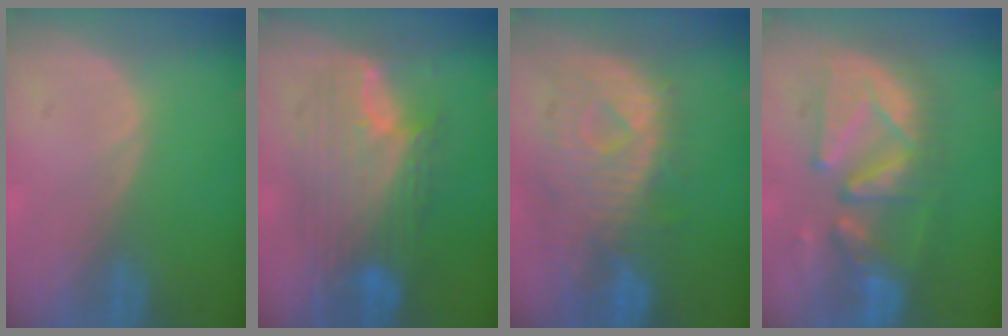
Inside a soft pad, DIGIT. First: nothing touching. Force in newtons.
{"total": 9.8, "press": 9.8, "slide": 0.6}
{"total": 10.8, "press": 9.6, "slide": 5.0}
{"total": 10.8, "press": 10.5, "slide": 2.7}